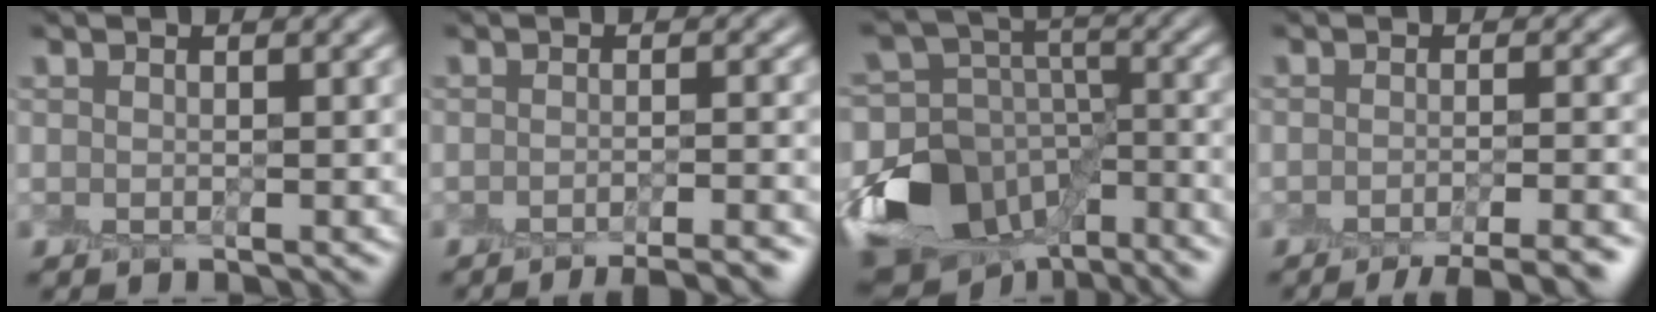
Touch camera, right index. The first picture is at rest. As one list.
[{"total": 5.9, "force": [-5.1, 1.2, 2.6], "torque": [-0.019, 0.004, -0.052]}, {"total": 13.7, "force": [-8.2, 8.8, 6.5], "torque": [-0.153, 0.007, -0.135]}, {"total": 7.1, "force": [-5.8, 1.8, 3.8], "torque": [-0.037, -0.005, -0.063]}]